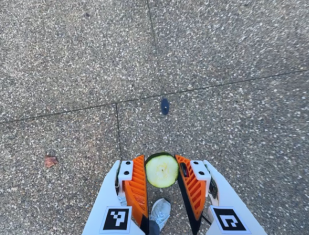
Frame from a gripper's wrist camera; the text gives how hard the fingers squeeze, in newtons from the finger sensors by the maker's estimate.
{"total": 8.9, "left": 8.4, "right": 9.4}